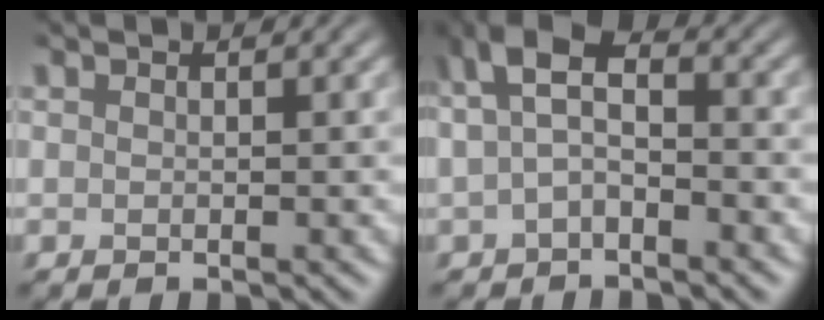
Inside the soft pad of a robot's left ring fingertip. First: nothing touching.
{"total": 3.7, "force": [-0.1, 2.1, 3.1], "torque": [-0.062, 0.018, -0.010]}